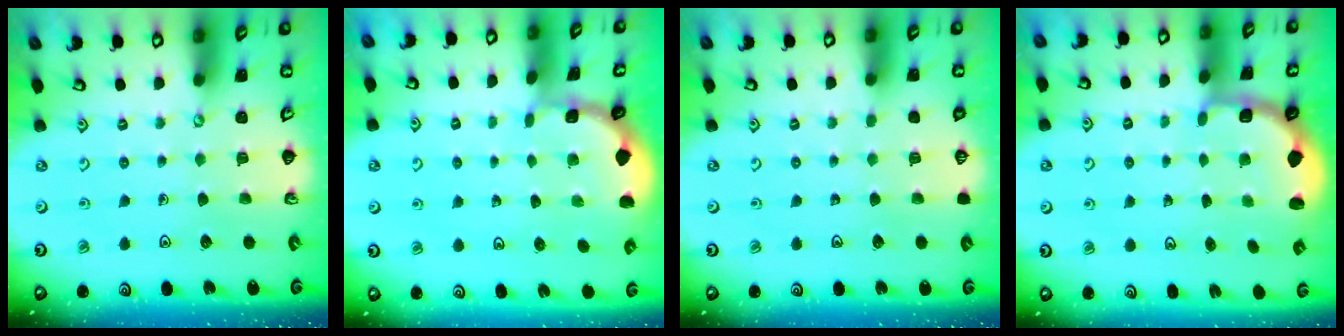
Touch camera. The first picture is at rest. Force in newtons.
{"total": 0.8, "press": 0.8, "slide": 0.2}
{"total": 0.0}
{"total": 2.3, "press": 2.1, "slide": 1.0}